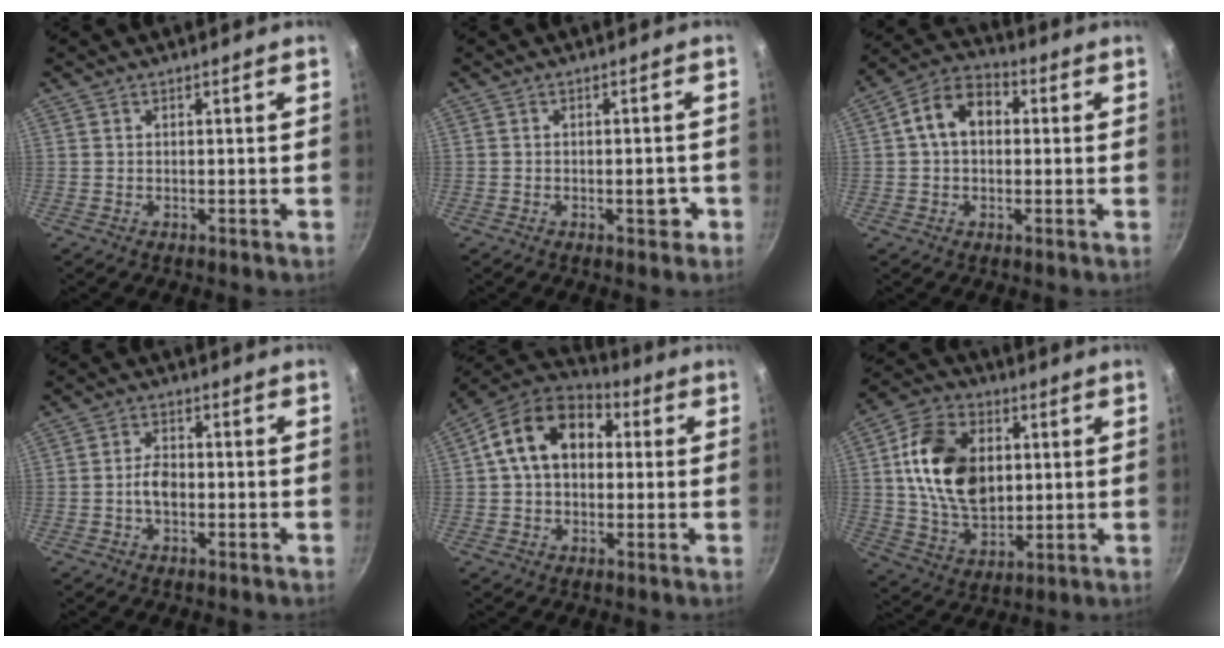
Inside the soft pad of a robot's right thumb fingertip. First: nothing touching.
{"total": 3.1, "force": [-1.2, 1.6, 2.4], "torque": [-0.009, 0.016, -0.015]}
{"total": 10.2, "force": [1.4, 7.2, 7.1], "torque": [-0.094, 0.029, 0.005]}
{"total": 3.6, "force": [-0.9, 2.2, 2.7], "torque": [-0.044, 0.019, -0.019]}
{"total": 15.4, "force": [2.8, 11.0, 10.5], "torque": [-0.144, 0.031, 0.025]}
{"total": 17.8, "force": [2.9, 12.1, 12.6], "torque": [-0.201, -0.004, 0.049]}